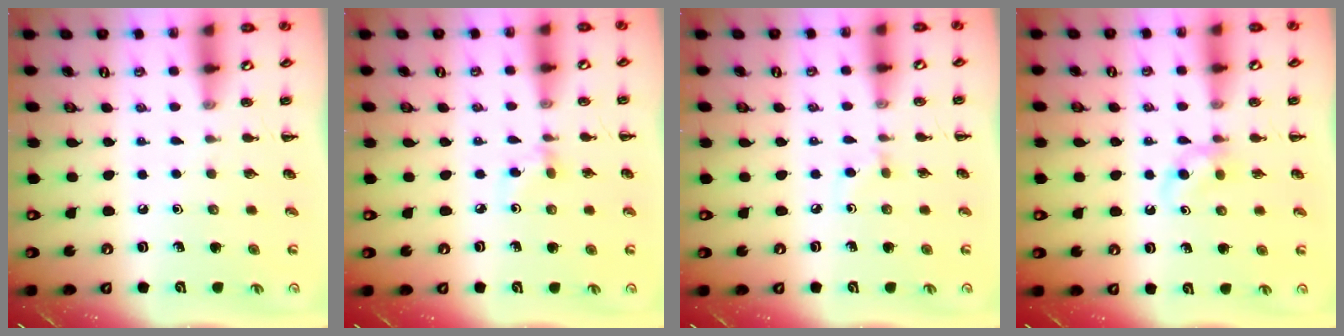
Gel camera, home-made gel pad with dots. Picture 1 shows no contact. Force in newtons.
{"total": 2.9, "press": 2.7, "slide": 1.0}
{"total": 2.7, "press": 2.5, "slide": 1.0}
{"total": 2.5, "press": 2.3, "slide": 1.0}